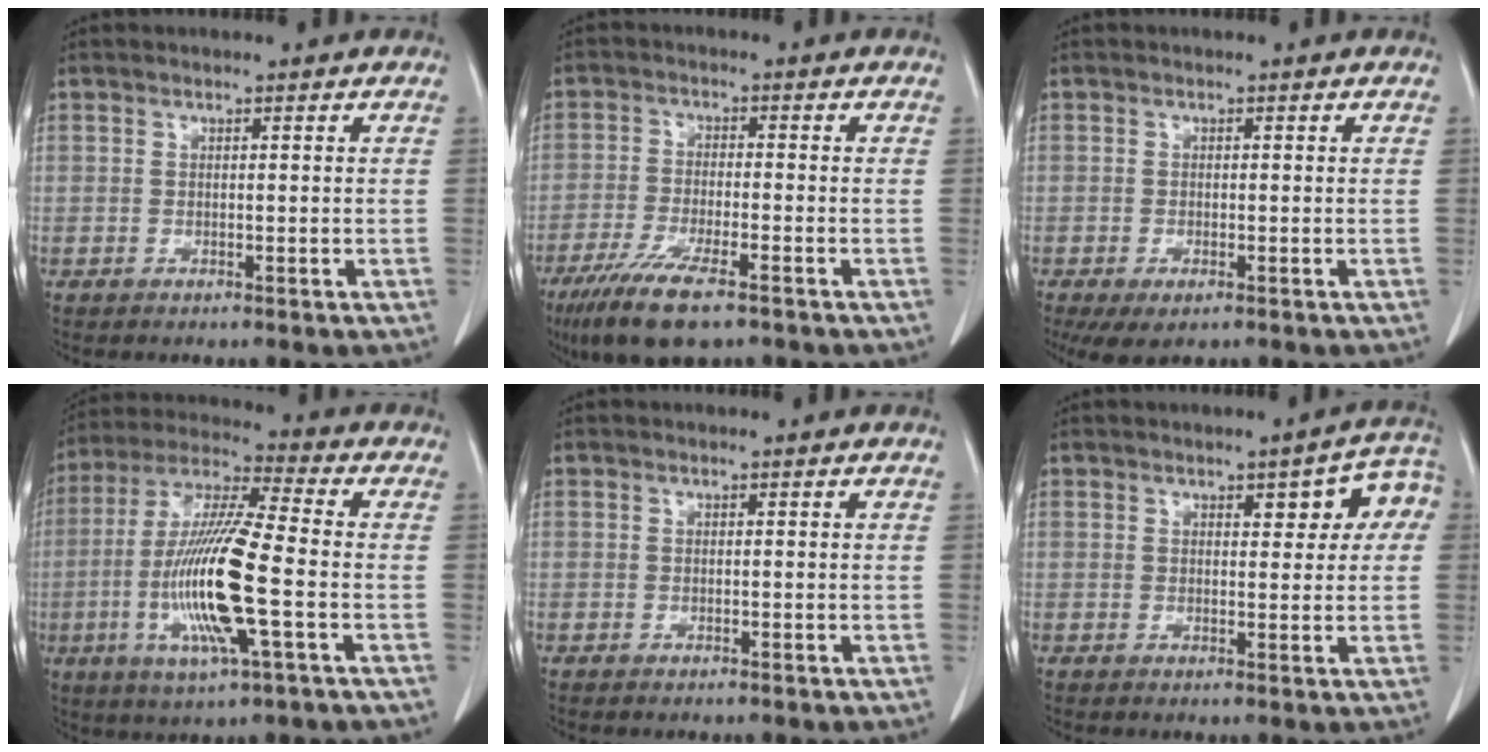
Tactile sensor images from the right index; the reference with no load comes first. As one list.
[{"total": 10.1, "force": [-6.7, 1.9, 7.3], "torque": [-0.132, -0.023, -0.112]}, {"total": 3.8, "force": [-2.1, 1.5, 2.8], "torque": [-0.047, -0.008, -0.027]}, {"total": 16.4, "force": [-3.5, 1.1, 15.9], "torque": [-0.327, -0.013, -0.069]}, {"total": 0.0}, {"total": 6.3, "force": [2.0, 2.4, 5.5], "torque": [-0.055, 0.022, 0.021]}]